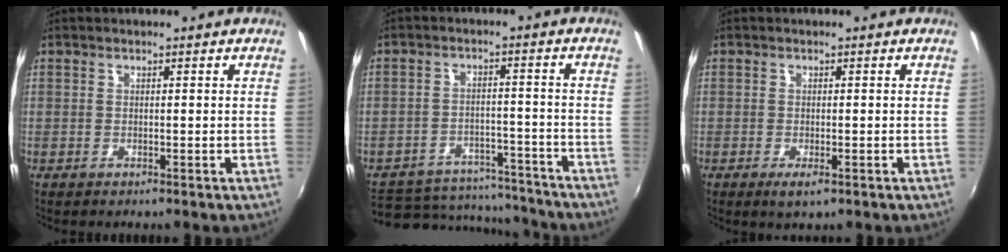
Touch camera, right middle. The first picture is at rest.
{"total": 14.7, "force": [-12.3, 6.9, 4.2], "torque": [-0.106, 0.027, -0.151]}
{"total": 2.4, "force": [-1.2, 0.9, 1.9], "torque": [-0.036, -0.009, -0.018]}